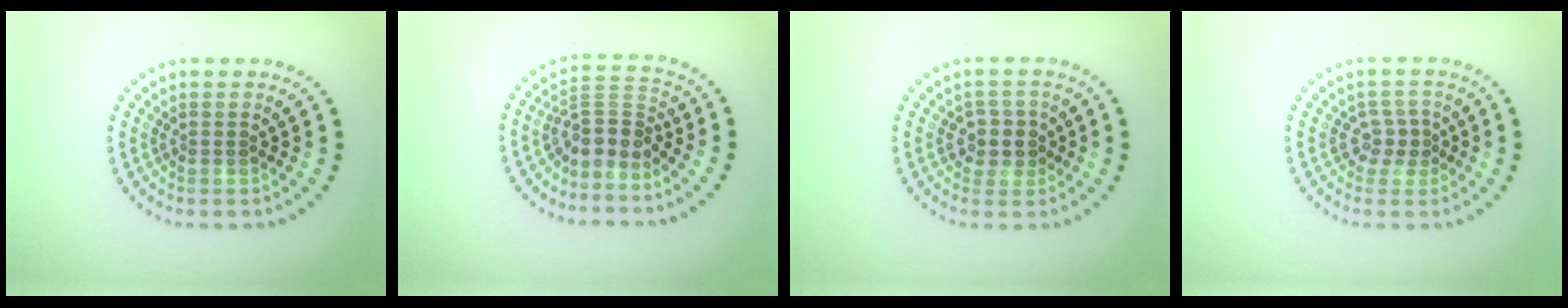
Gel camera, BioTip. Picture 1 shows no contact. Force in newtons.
{"total": 3.2, "press": 2.3, "slide": 2.1}
{"total": 2.3, "press": 2.1, "slide": 1.0}
{"total": 1.8, "press": 1.5, "slide": 1.0}